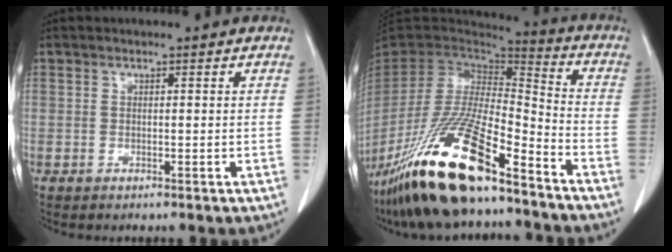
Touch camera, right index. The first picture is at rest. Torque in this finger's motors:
{"motor_torque": [1.10, -1.04, 0.89, 0.21]}